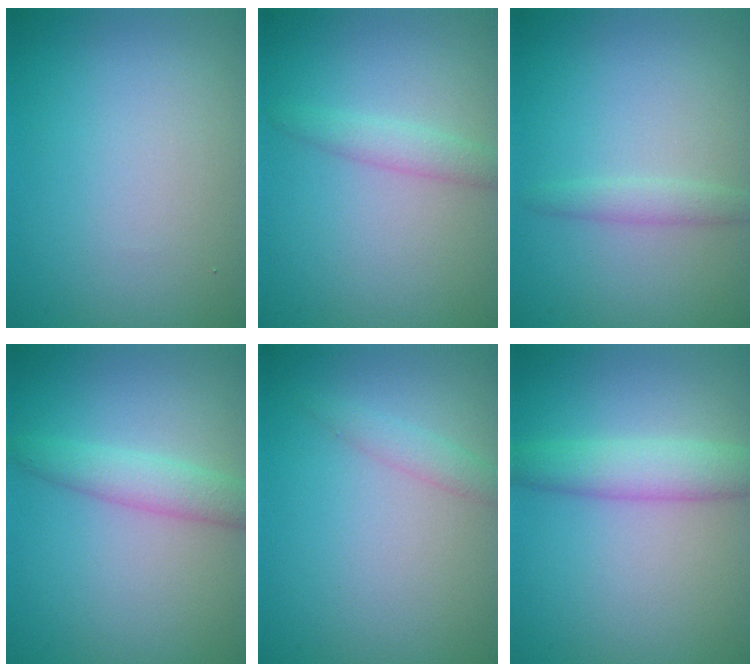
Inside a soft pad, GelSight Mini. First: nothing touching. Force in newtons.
{"total": 1.7, "press": 1.7, "slide": 0.1}
{"total": 1.4, "press": 1.4, "slide": 0.0}
{"total": 2.6, "press": 2.6, "slide": 0.1}
{"total": 1.4, "press": 1.4, "slide": 0.1}
{"total": 3.5, "press": 3.5, "slide": 0.1}